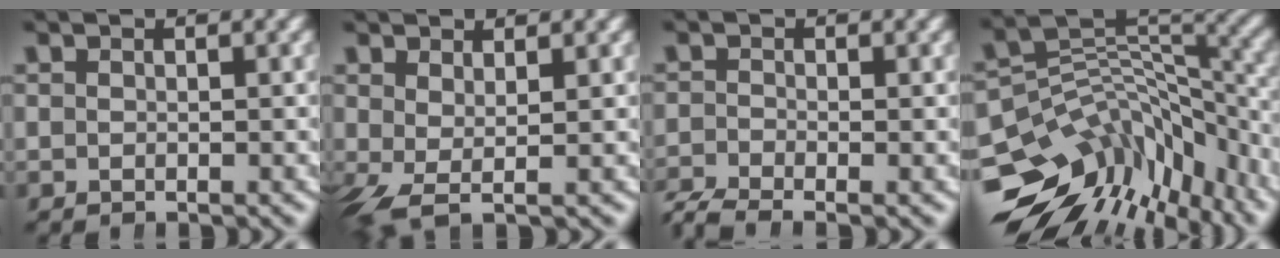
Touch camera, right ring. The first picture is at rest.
{"total": 2.4, "force": [-0.7, 0.9, 2.1], "torque": [-0.061, -0.027, 0.006]}
{"total": 3.4, "force": [-2.9, 1.3, 1.2], "torque": [-0.017, -0.012, -0.045]}
{"total": 14.3, "force": [-5.7, 10.0, 8.5], "torque": [-0.145, -0.041, -0.085]}